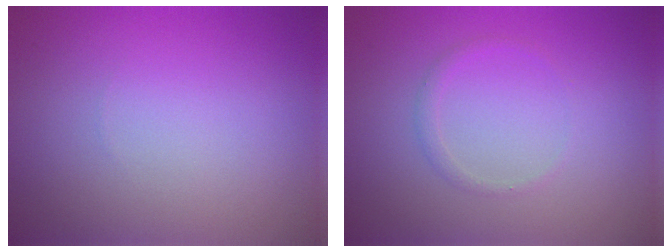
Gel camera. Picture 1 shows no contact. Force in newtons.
{"total": 0.9, "press": 0.9, "slide": 0.0}